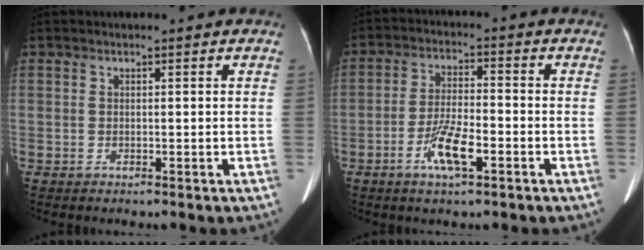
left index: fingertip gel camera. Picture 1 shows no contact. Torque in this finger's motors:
{"motor_torque": [0.98, 0.57, 0.13, 0.06]}